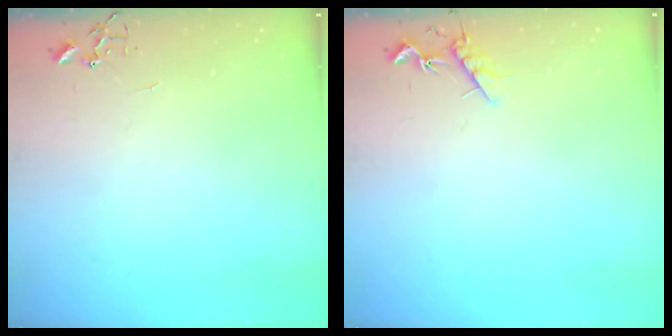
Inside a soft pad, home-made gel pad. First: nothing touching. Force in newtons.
{"total": 7.0, "press": 6.9, "slide": 0.6}